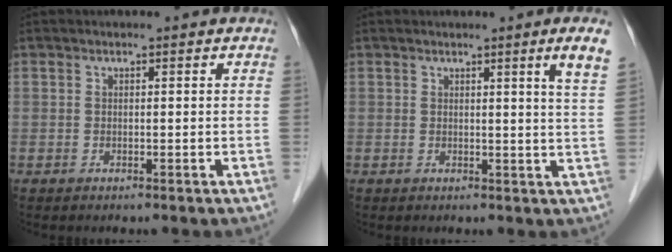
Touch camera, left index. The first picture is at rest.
{"total": 3.9, "force": [2.2, -1.2, 3.0], "torque": [-0.040, -0.019, 0.027]}